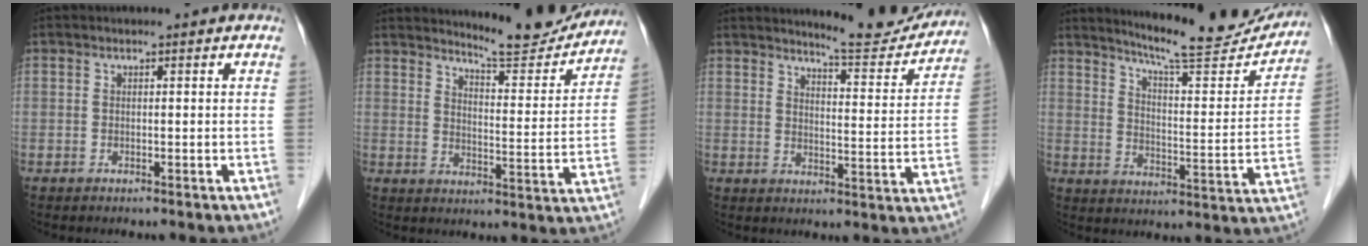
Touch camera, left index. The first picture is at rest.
{"total": 12.3, "force": [11.9, 0.8, 2.9], "torque": [-0.041, -0.029, 0.156]}
{"total": 10.9, "force": [10.6, 0.8, 2.6], "torque": [-0.032, -0.026, 0.132]}
{"total": 18.0, "force": [16.9, 1.2, 6.1], "torque": [-0.096, -0.054, 0.224]}